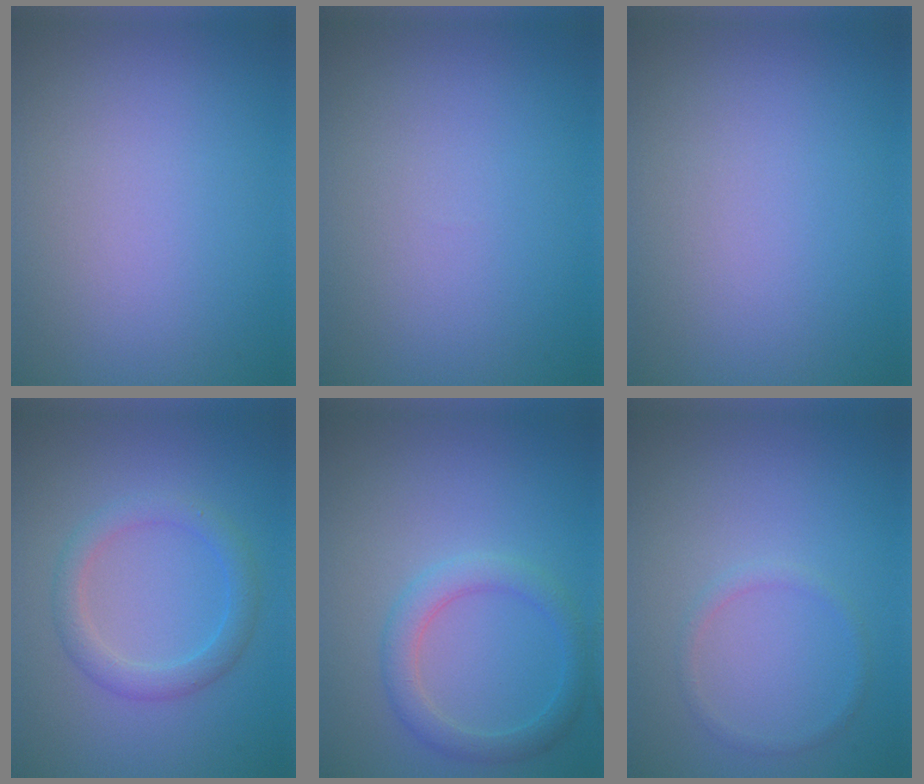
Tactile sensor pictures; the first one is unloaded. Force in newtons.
{"total": 0.0}
{"total": 0.0}
{"total": 2.7, "press": 2.6, "slide": 0.1}
{"total": 2.8, "press": 2.8, "slide": 0.1}
{"total": 1.0, "press": 0.9, "slide": 0.2}